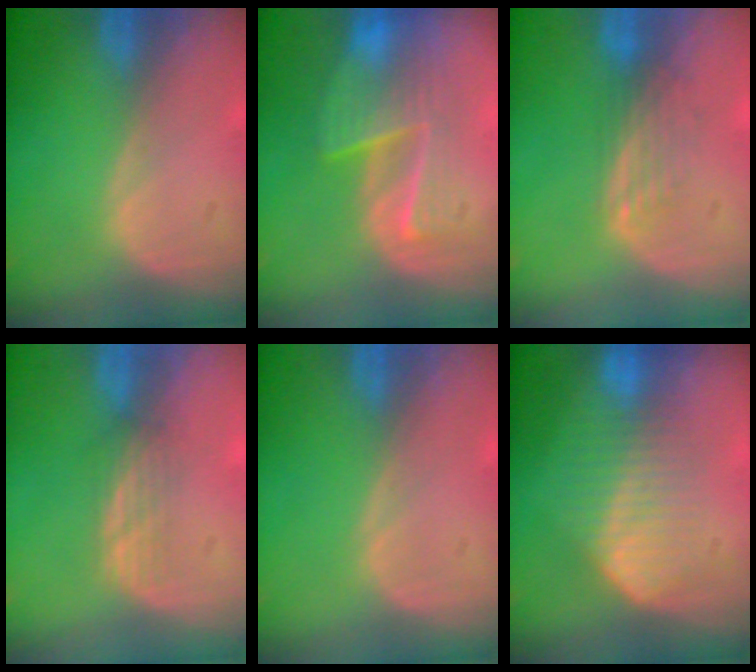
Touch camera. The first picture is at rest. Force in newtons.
{"total": 6.8, "press": 6.8, "slide": 0.4}
{"total": 3.5, "press": 2.9, "slide": 2.1}
{"total": 2.4, "press": 2.4, "slide": 0.5}
{"total": 0.0}
{"total": 6.8, "press": 6.6, "slide": 1.4}